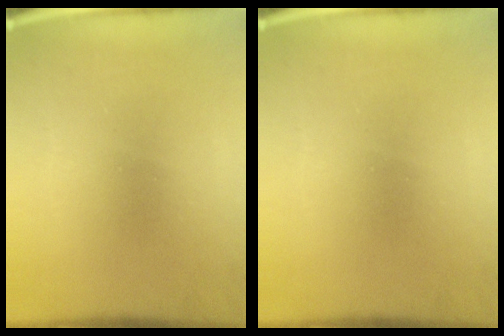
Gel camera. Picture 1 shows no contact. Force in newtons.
{"total": 0.0}